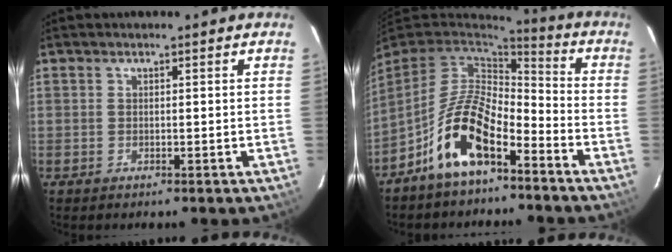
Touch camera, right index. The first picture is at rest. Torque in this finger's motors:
{"motor_torque": [0.68, -0.52, 1.05, 0.21]}